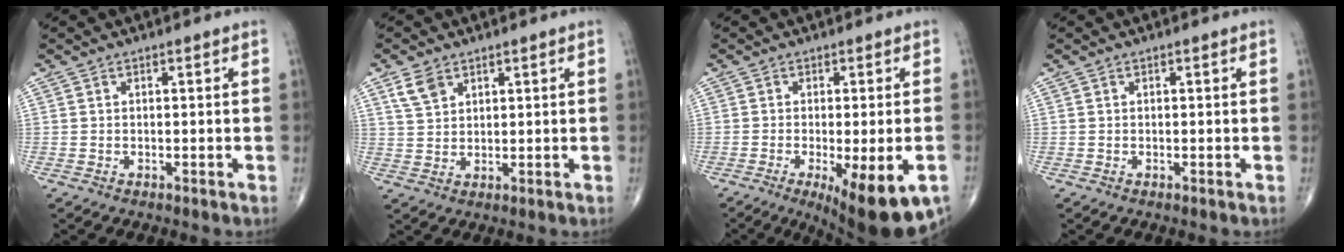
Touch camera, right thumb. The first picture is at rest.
{"total": 4.3, "force": [2.6, 2.7, 2.1], "torque": [-0.035, -0.007, 0.057]}
{"total": 14.0, "force": [-6.5, 3.8, 11.8], "torque": [-0.135, -0.006, -0.084]}
{"total": 0.0}